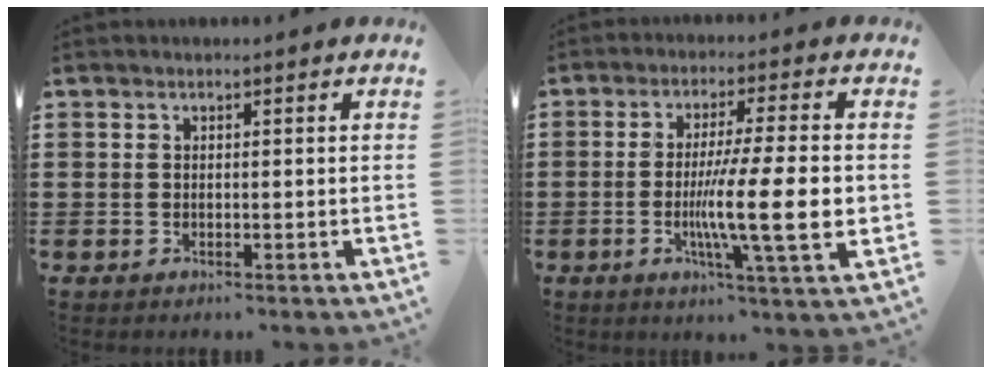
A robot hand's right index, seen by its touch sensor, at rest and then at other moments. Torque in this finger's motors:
{"motor_torque": [2.14, 0.00, 1.05, 0.21]}